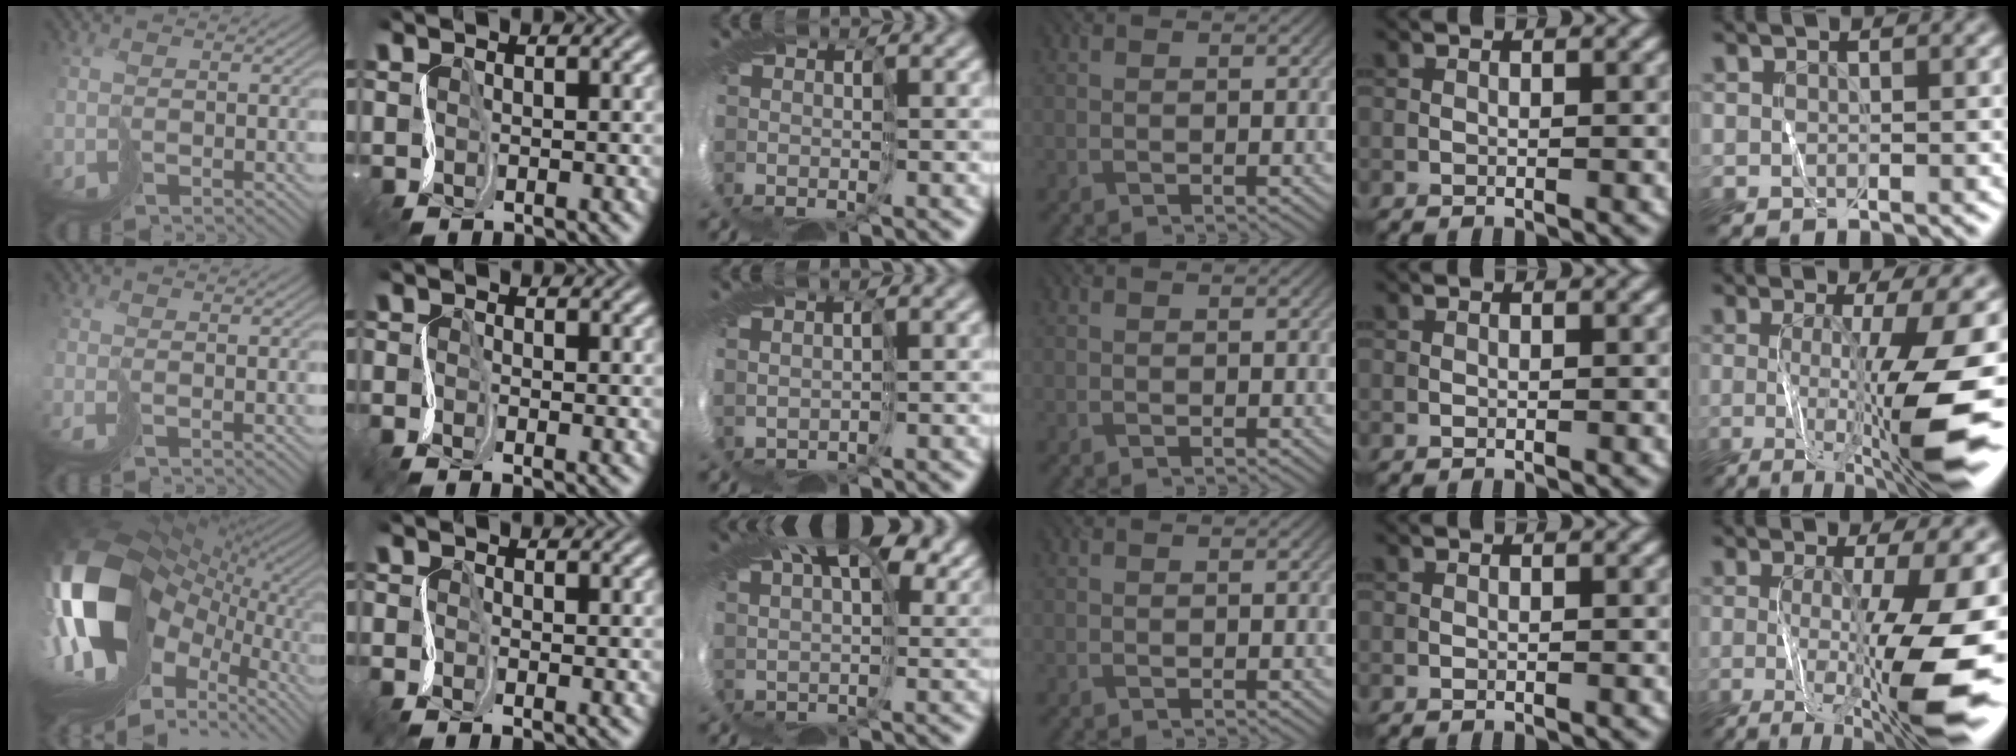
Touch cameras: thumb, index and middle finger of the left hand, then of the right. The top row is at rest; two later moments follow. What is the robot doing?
{"motion": "cut", "object": "tape"}